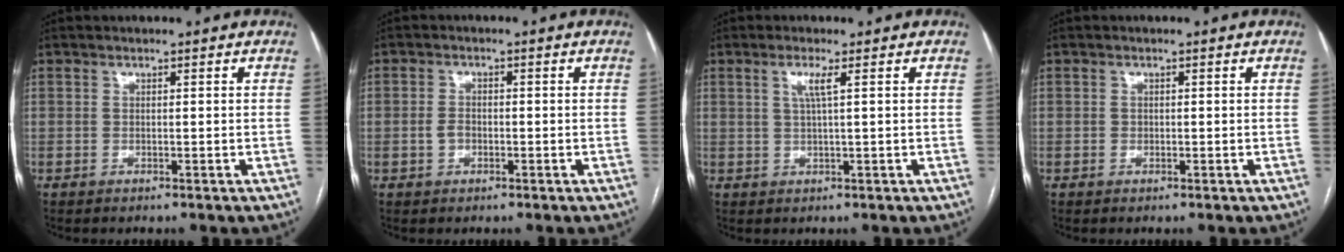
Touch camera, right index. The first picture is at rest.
{"total": 2.2, "force": [-0.6, 1.5, 1.5], "torque": [-0.031, 0.006, -0.010]}
{"total": 2.4, "force": [0.9, -0.3, 2.3], "torque": [-0.050, 0.002, 0.017]}
{"total": 0.6, "force": [-0.2, 0.5, 0.3], "torque": [-0.008, 0.001, -0.003]}